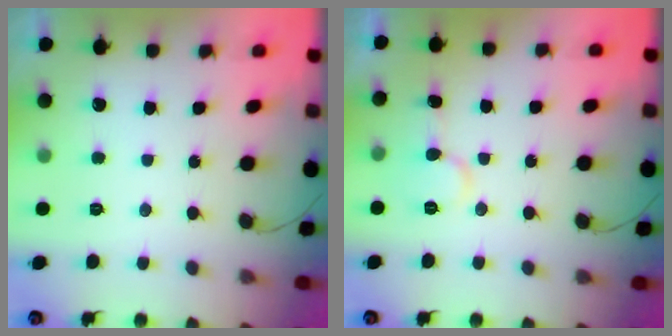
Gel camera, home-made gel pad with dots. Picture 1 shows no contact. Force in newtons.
{"total": 6.9, "press": 6.8, "slide": 0.7}